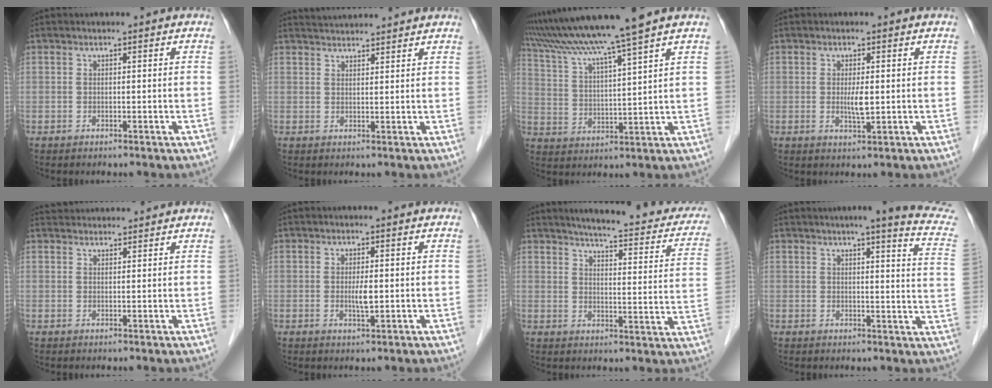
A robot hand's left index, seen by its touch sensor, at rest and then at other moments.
{"total": 6.0, "force": [5.9, 0.1, 1.2], "torque": [-0.023, 0.032, 0.081]}
{"total": 14.5, "force": [12.0, -2.1, 7.9], "torque": [-0.144, 0.008, 0.203]}
{"total": 2.6, "force": [0.0, 0.4, 2.6], "torque": [-0.050, -0.004, 0.002]}
{"total": 5.8, "force": [5.7, 0.9, 0.8], "torque": [-0.011, 0.036, 0.080]}
{"total": 2.1, "force": [0.0, 0.4, 2.1], "torque": [-0.042, -0.003, 0.000]}
{"total": 20.6, "force": [17.8, 3.6, 9.7], "torque": [-0.110, -0.030, 0.199]}
{"total": 13.0, "force": [11.2, -0.3, 6.6], "torque": [-0.075, -0.050, 0.102]}